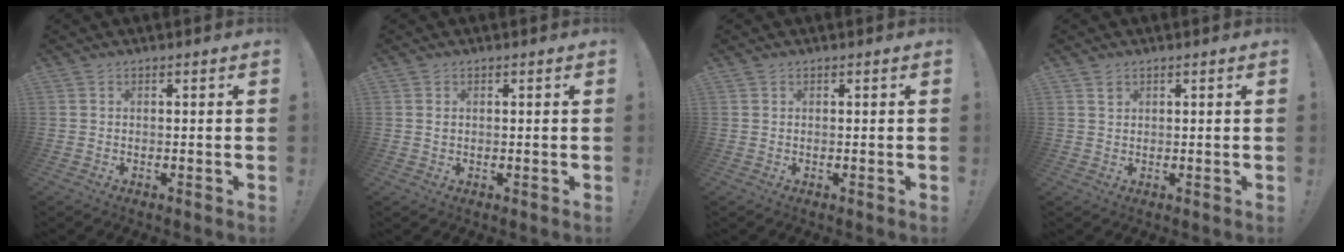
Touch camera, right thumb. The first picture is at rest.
{"total": 0.6, "force": [0.2, 0.5, 0.3], "torque": [-0.004, 0.001, 0.004]}
{"total": 0.0}
{"total": 1.8, "force": [0.9, 1.5, 0.2], "torque": [0.014, -0.008, 0.014]}